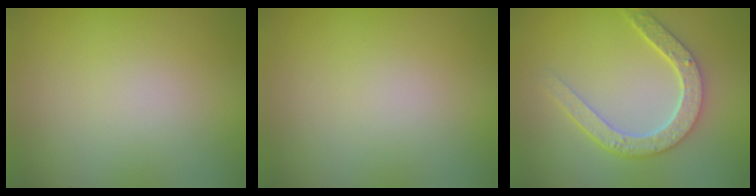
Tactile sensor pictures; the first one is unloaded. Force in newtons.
{"total": 0.0}
{"total": 4.5, "press": 3.6, "slide": 2.7}